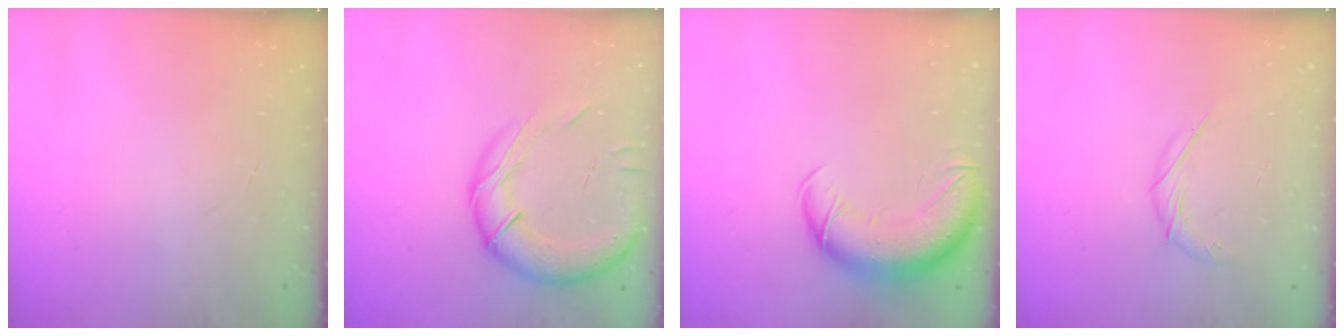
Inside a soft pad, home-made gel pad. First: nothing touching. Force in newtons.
{"total": 18.2, "press": 17.9, "slide": 3.6}
{"total": 12.3, "press": 11.9, "slide": 3.0}
{"total": 7.3, "press": 7.2, "slide": 1.4}